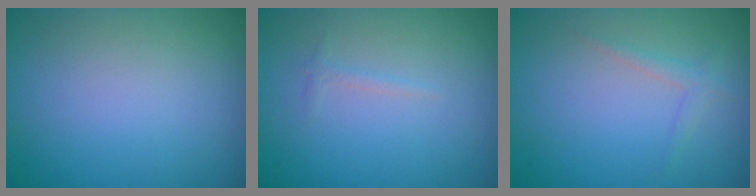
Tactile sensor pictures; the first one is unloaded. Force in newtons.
{"total": 0.6, "press": 0.6, "slide": 0.1}
{"total": 1.2, "press": 1.2, "slide": 0.0}